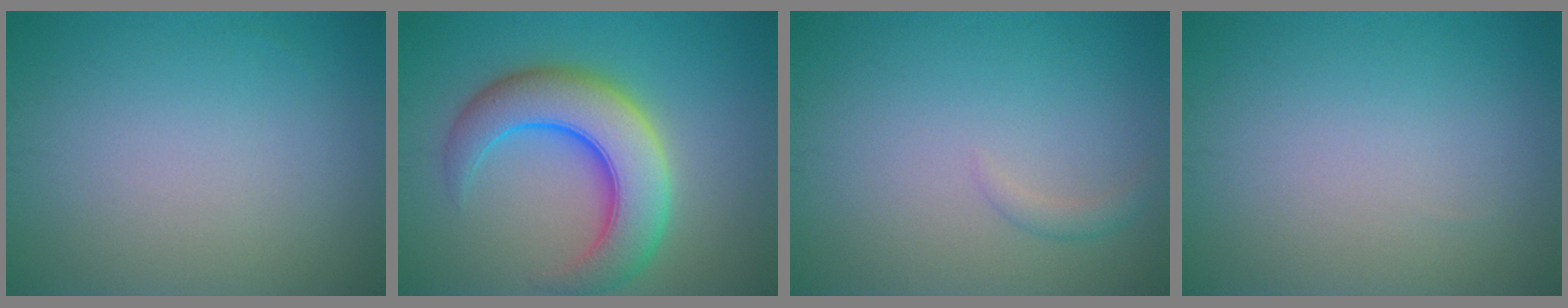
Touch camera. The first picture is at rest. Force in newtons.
{"total": 8.7, "press": 8.7, "slide": 0.3}
{"total": 1.0, "press": 1.0, "slide": 0.0}
{"total": 0.0}